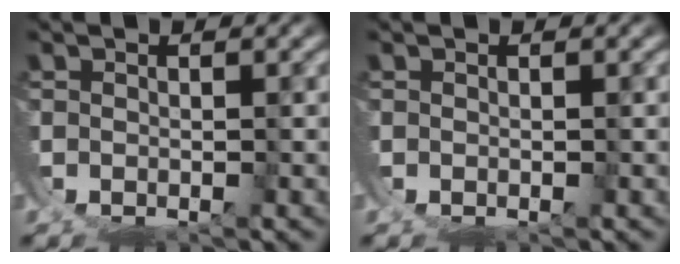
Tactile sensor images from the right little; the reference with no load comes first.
{"total": 0.0}